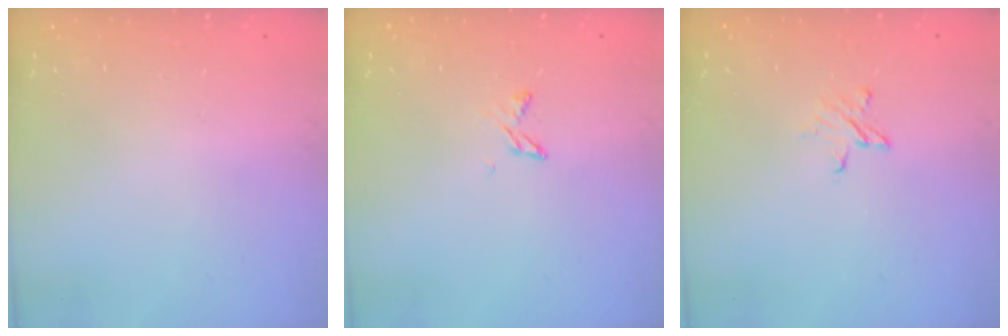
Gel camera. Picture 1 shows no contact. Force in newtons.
{"total": 2.5, "press": 2.5, "slide": 0.5}
{"total": 3.5, "press": 3.5, "slide": 0.3}